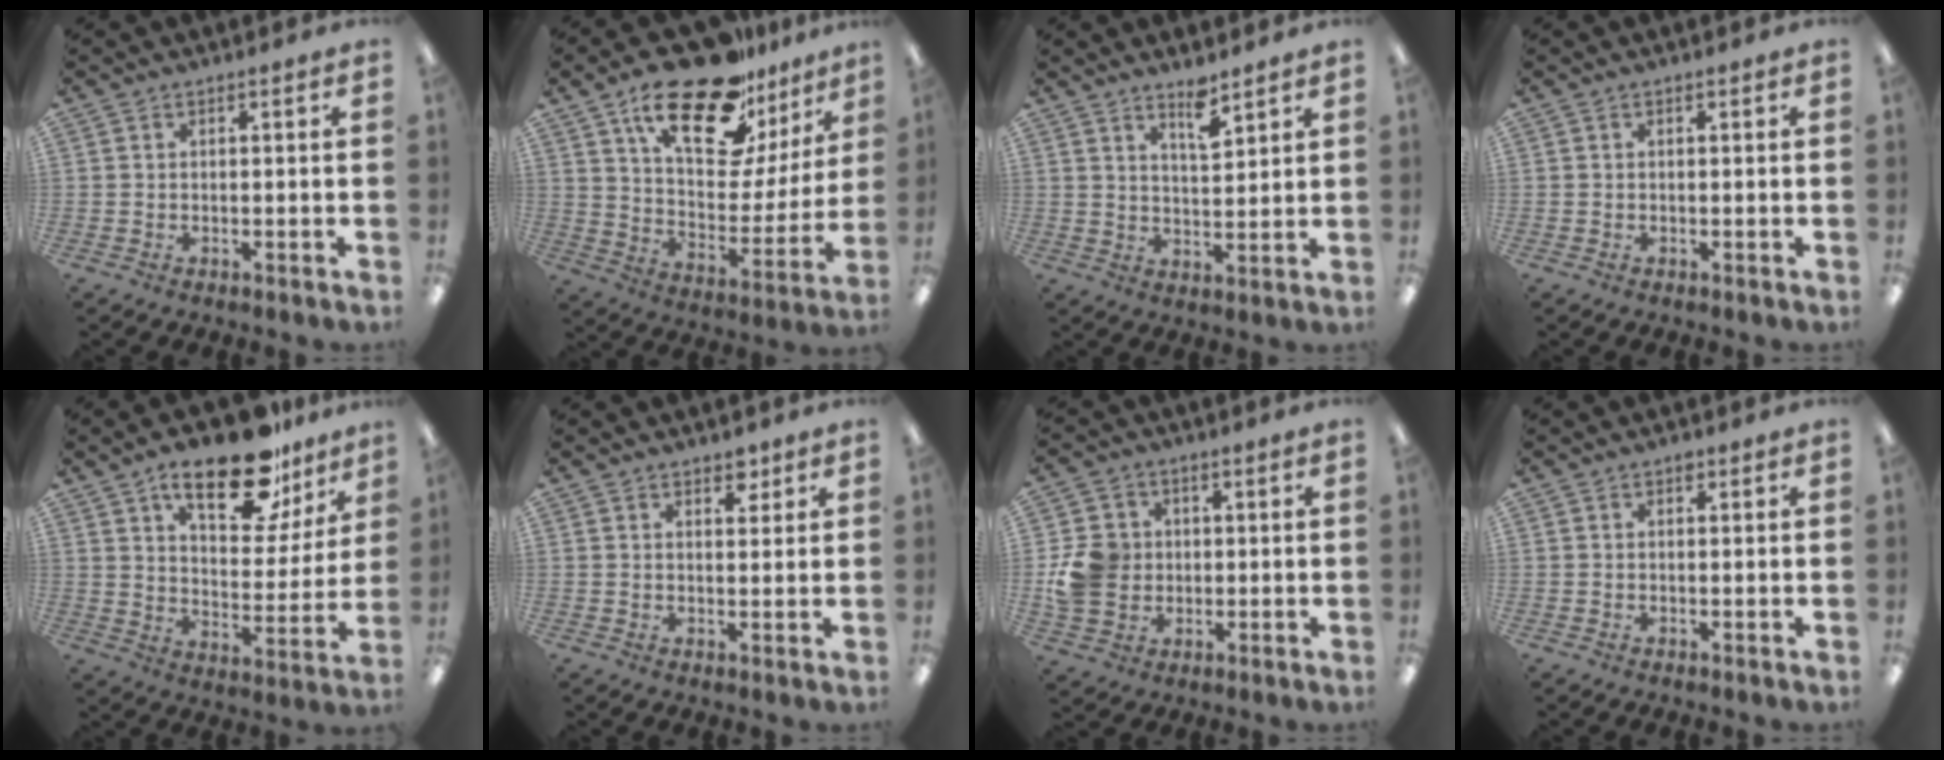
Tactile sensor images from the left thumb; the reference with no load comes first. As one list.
[{"total": 24.6, "force": [16.3, 10.4, 15.2], "torque": [-0.243, -0.099, 0.278]}, {"total": 5.8, "force": [4.6, 1.5, 3.3], "torque": [-0.044, -0.031, 0.074]}, {"total": 0.0}, {"total": 19.8, "force": [13.4, 8.2, 12.1], "torque": [-0.179, -0.069, 0.220]}, {"total": 3.3, "force": [2.5, 1.7, 1.5], "torque": [0.000, -0.011, 0.038]}, {"total": 8.9, "force": [0.4, 8.2, 3.4], "torque": [-0.059, 0.008, 0.011]}, {"total": 0.9, "force": [0.5, 0.5, 0.4], "torque": [-0.009, 0.003, 0.009]}]